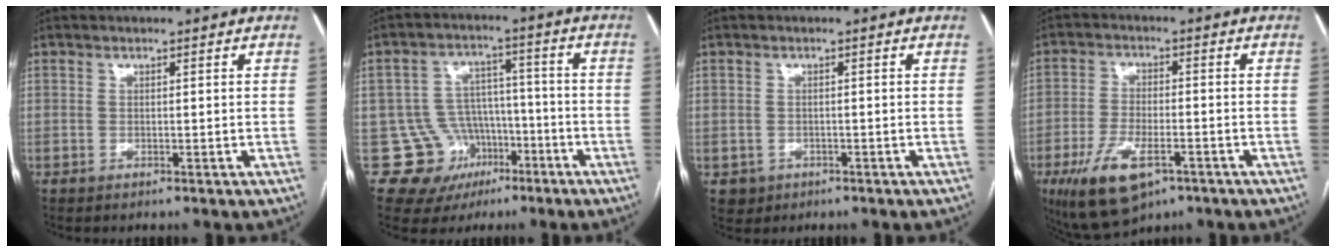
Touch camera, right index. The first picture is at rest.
{"total": 10.4, "force": [-4.4, 9.4, 0.9], "torque": [-0.011, 0.049, -0.053]}
{"total": 2.6, "force": [-1.0, 2.4, 0.2], "torque": [0.002, 0.007, -0.008]}
{"total": 10.8, "force": [-5.6, 4.5, 8.1], "torque": [-0.159, -0.012, -0.087]}